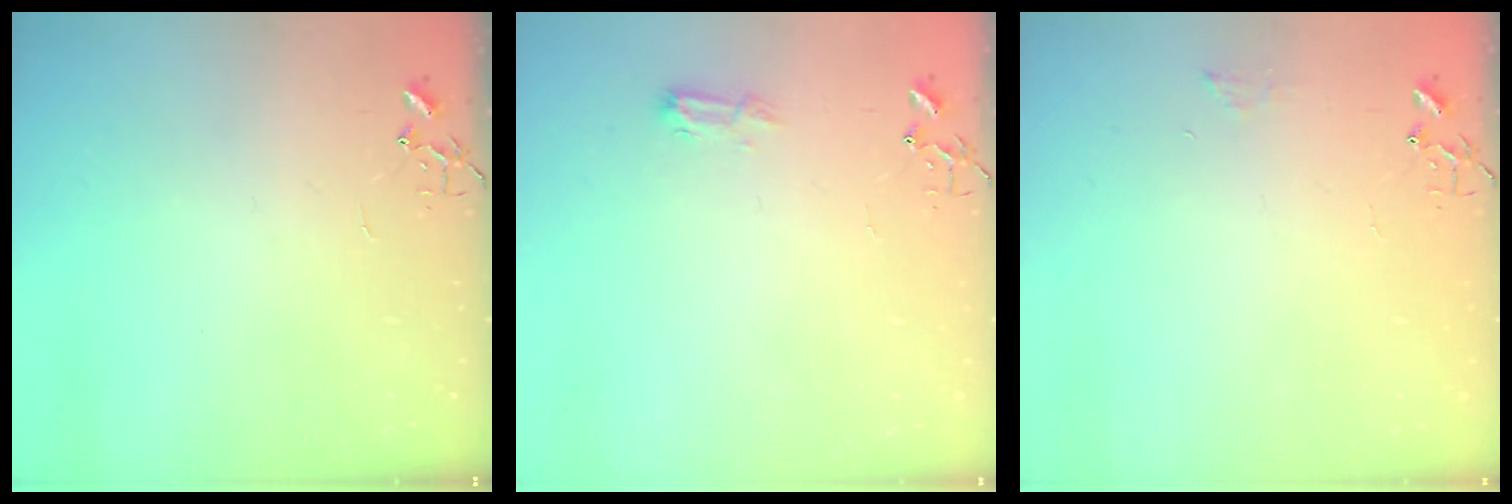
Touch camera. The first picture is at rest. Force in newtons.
{"total": 7.7, "press": 7.6, "slide": 0.9}
{"total": 6.3, "press": 6.3, "slide": 0.7}